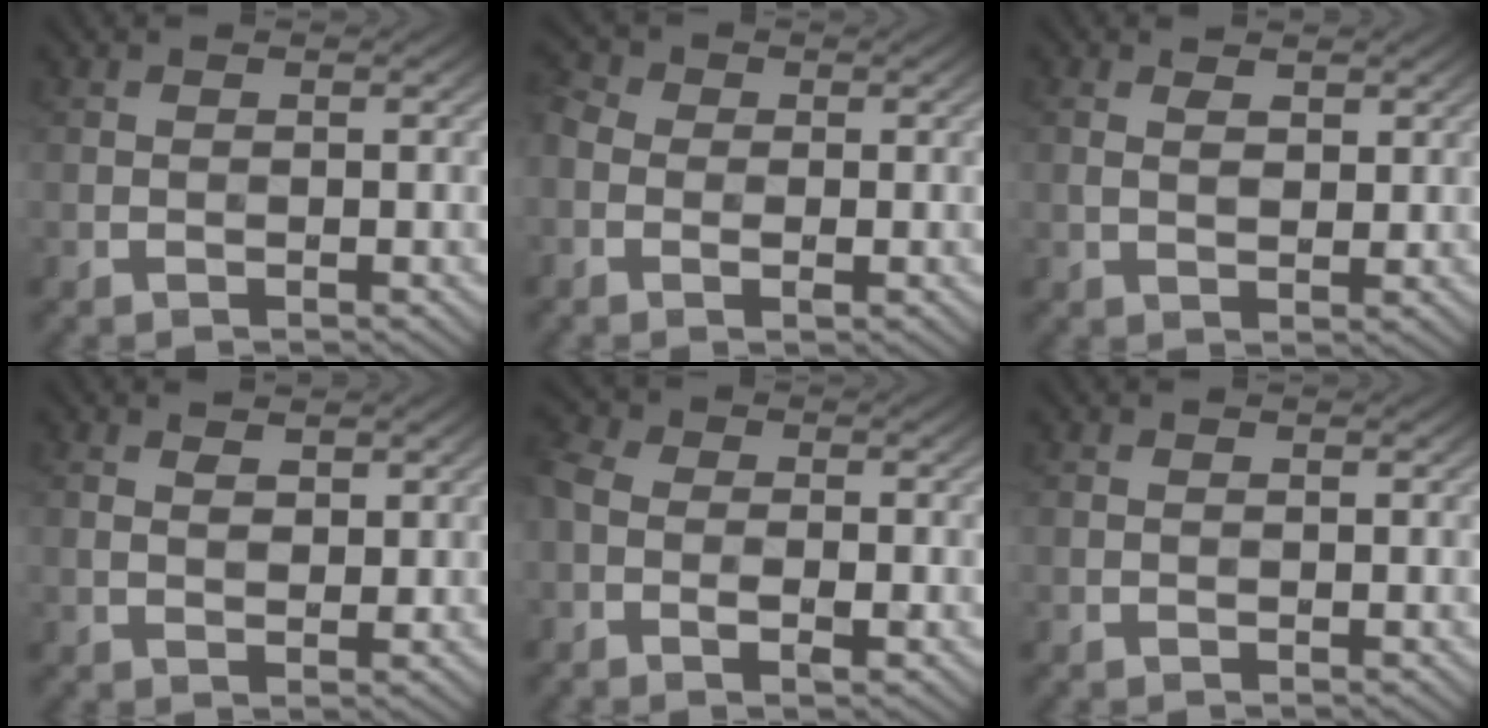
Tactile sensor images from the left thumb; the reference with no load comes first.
{"total": 4.0, "force": [-0.7, 3.1, 2.5], "torque": [-0.058, -0.002, -0.018]}
{"total": 2.6, "force": [1.2, 1.3, 1.9], "torque": [-0.035, -0.006, 0.024]}
{"total": 2.3, "force": [1.3, 1.2, 1.5], "torque": [-0.026, -0.007, 0.027]}
{"total": 6.0, "force": [-1.7, 3.9, 4.3], "torque": [-0.087, -0.005, -0.036]}
{"total": 0.0}